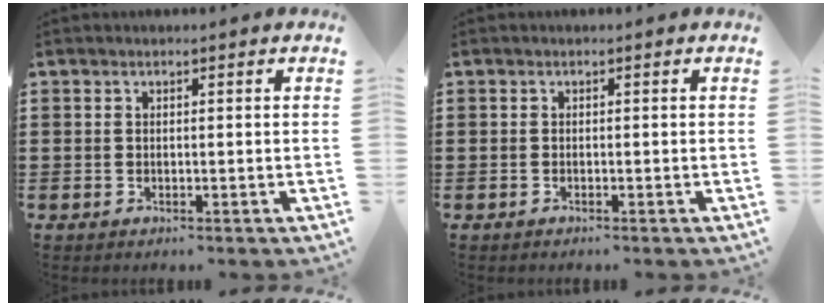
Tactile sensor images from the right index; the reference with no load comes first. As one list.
[{"total": 0.0}]